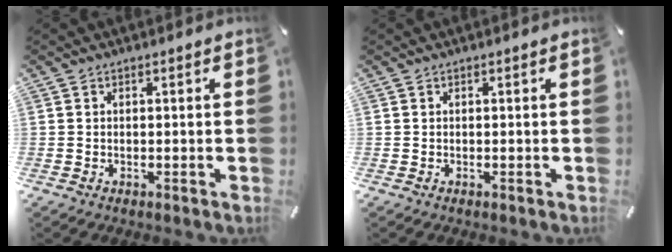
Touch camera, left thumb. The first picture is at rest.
{"total": 0.0}